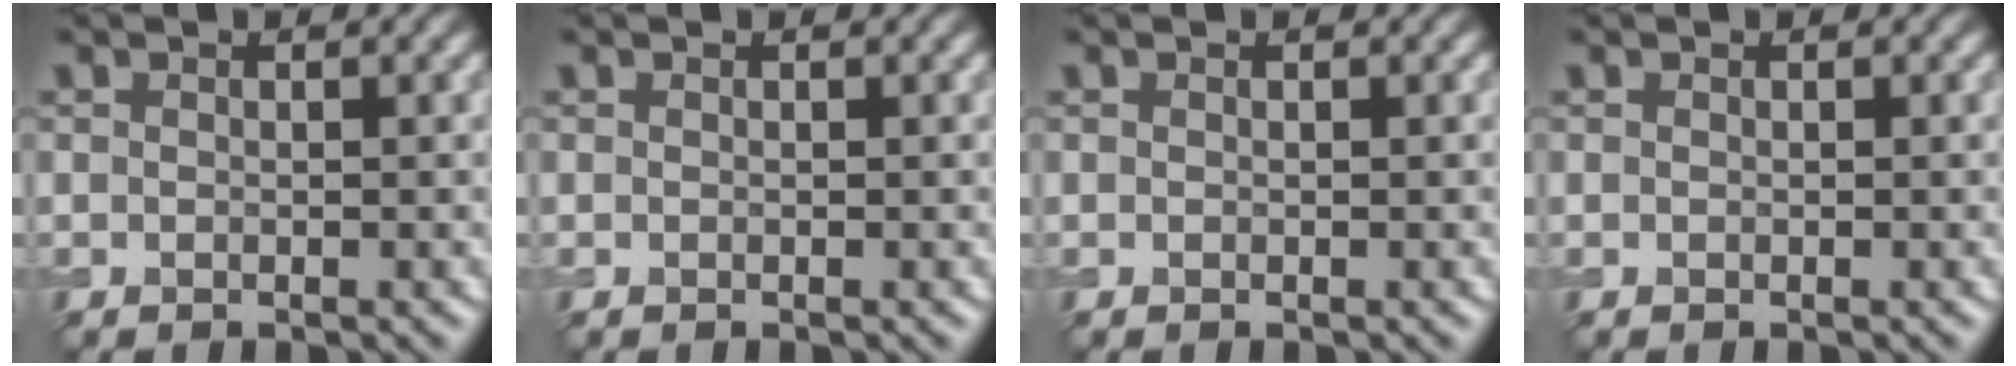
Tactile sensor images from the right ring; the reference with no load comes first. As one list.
[{"total": 0.0}, {"total": 0.0}, {"total": 0.0}]